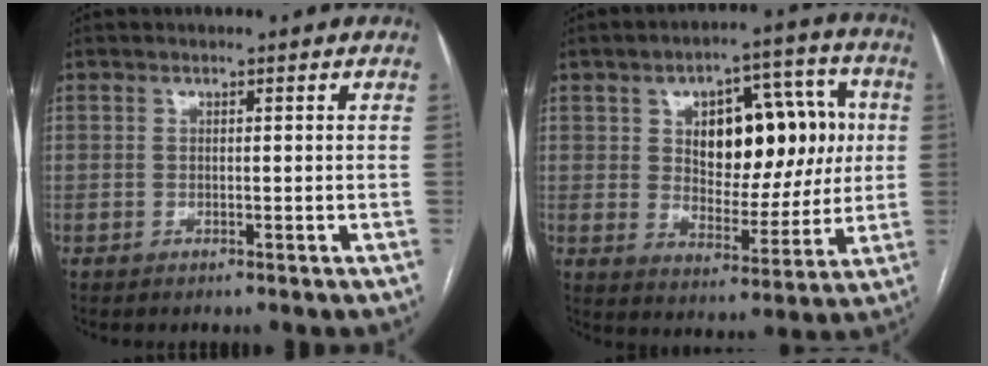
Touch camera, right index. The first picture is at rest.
{"total": 16.3, "force": [3.3, 8.5, 13.5], "torque": [-0.192, 0.034, 0.058]}